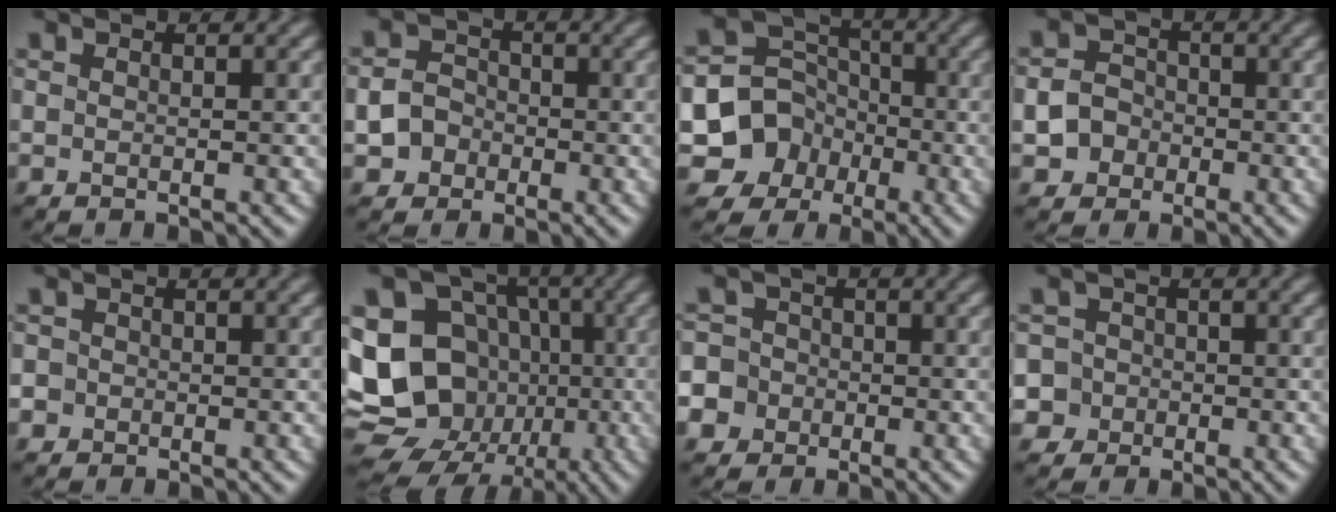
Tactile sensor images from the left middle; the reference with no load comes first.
{"total": 3.8, "force": [-1.6, 3.3, 1.0], "torque": [0.008, 0.003, -0.040]}
{"total": 7.4, "force": [-2.8, 6.6, 2.0], "torque": [-0.025, 0.000, -0.084]}
{"total": 4.3, "force": [-1.7, 3.9, 1.0], "torque": [0.009, 0.002, -0.043]}
{"total": 2.6, "force": [-0.2, 2.5, 0.6], "torque": [0.003, 0.018, -0.024]}
{"total": 19.1, "force": [-3.1, 17.0, 8.2], "torque": [-0.203, 0.006, -0.073]}
{"total": 7.9, "force": [-2.7, 7.2, 1.9], "torque": [-0.043, 0.009, -0.085]}
{"total": 5.4, "force": [-1.2, 5.1, 1.4], "torque": [-0.016, 0.023, -0.052]}